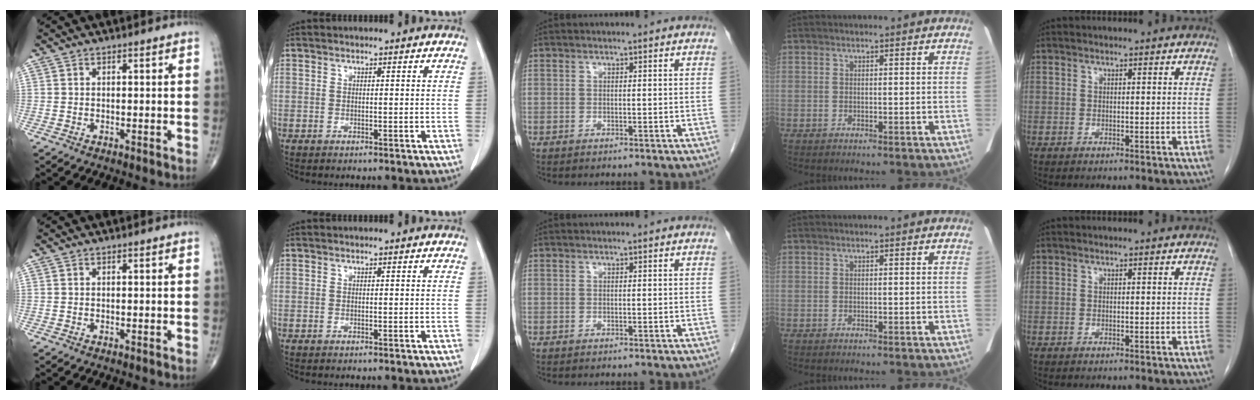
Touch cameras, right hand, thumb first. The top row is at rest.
{}